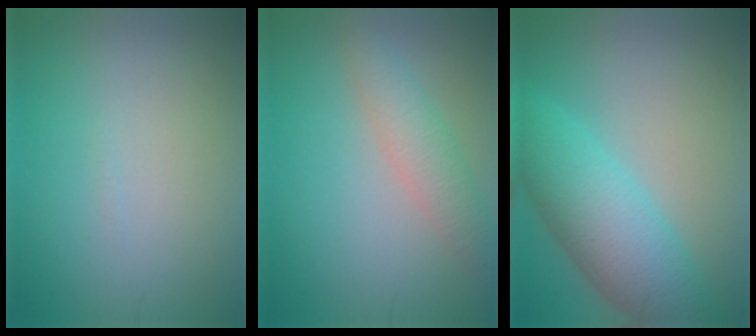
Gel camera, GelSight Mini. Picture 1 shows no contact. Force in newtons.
{"total": 2.9, "press": 2.9, "slide": 0.1}
{"total": 7.6, "press": 7.6, "slide": 0.2}